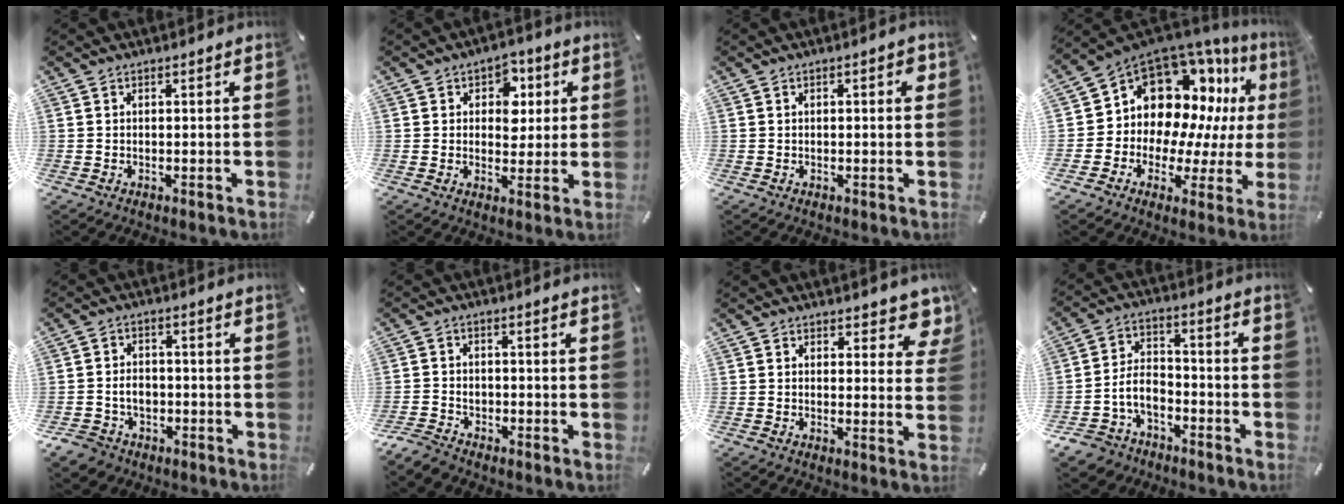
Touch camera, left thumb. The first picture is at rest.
{"total": 7.0, "force": [1.5, 5.9, 3.5], "torque": [-0.027, -0.005, 0.018]}
{"total": 2.2, "force": [0.3, 0.8, 2.0], "torque": [-0.030, 0.003, 0.001]}
{"total": 14.2, "force": [6.7, 11.0, 6.0], "torque": [-0.106, -0.080, 0.132]}
{"total": 5.7, "force": [-1.6, 5.0, 2.4], "torque": [-0.060, 0.012, -0.029]}
{"total": 3.9, "force": [-3.0, 2.2, 1.1], "torque": [-0.036, 0.012, -0.063]}
{"total": 5.6, "force": [4.2, 2.9, 2.3], "torque": [-0.001, -0.032, 0.067]}
{"total": 8.1, "force": [-4.1, 6.1, 3.4], "torque": [-0.086, 0.017, -0.081]}